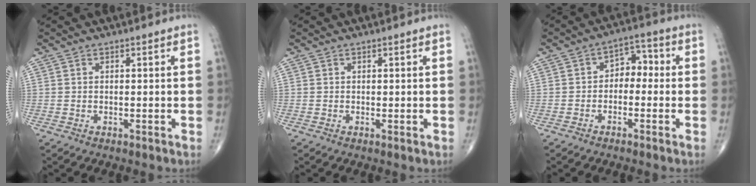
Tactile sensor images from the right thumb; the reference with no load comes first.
{"total": 0.0}
{"total": 5.2, "force": [-0.8, 3.7, 3.6], "torque": [-0.028, 0.030, -0.028]}